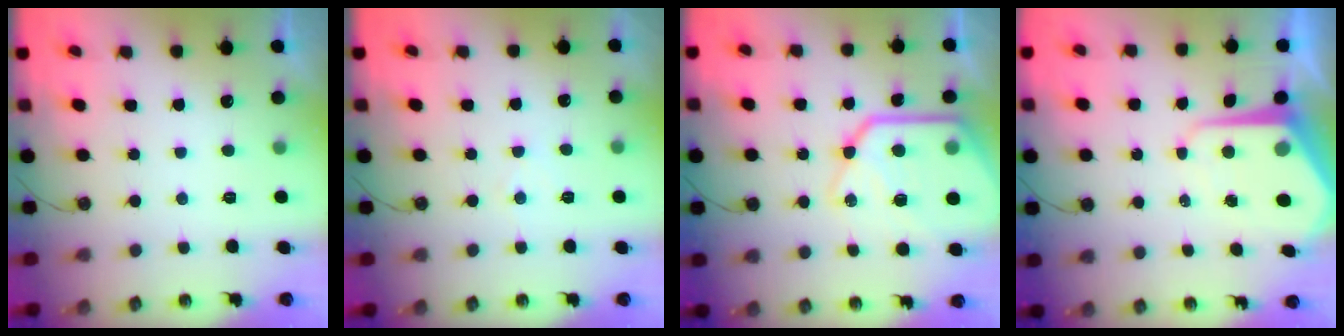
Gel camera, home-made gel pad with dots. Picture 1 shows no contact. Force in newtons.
{"total": 3.5, "press": 3.5, "slide": 0.5}
{"total": 23.6, "press": 23.5, "slide": 2.4}
{"total": 8.9, "press": 8.9, "slide": 0.7}